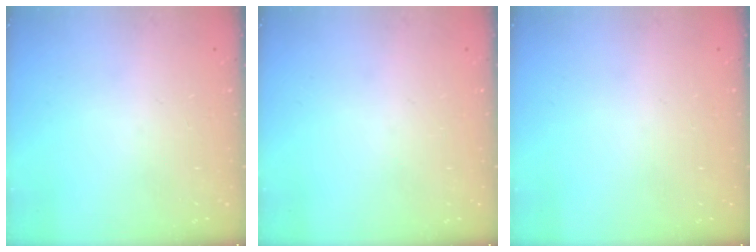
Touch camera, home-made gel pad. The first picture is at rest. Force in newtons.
{"total": 0.0}
{"total": 0.0}